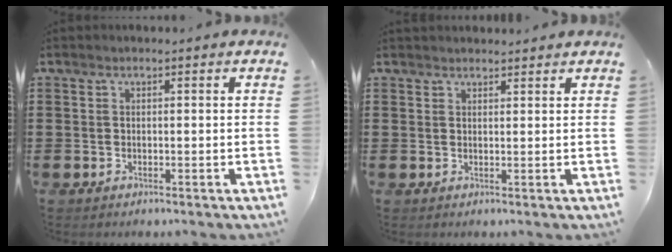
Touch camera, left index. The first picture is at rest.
{"total": 1.5, "force": [1.4, 0.5, -0.1], "torque": [-0.002, 0.001, 0.029]}